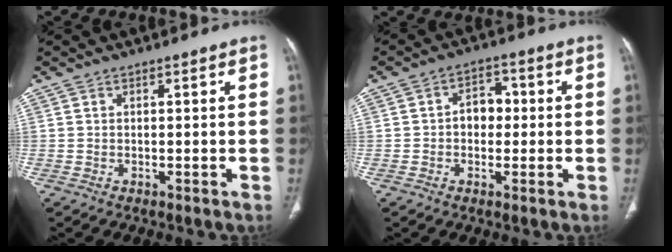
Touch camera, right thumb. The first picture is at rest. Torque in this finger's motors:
{"motor_torque": [0.53, 0.76, 0.73, -0.28, 0.01]}